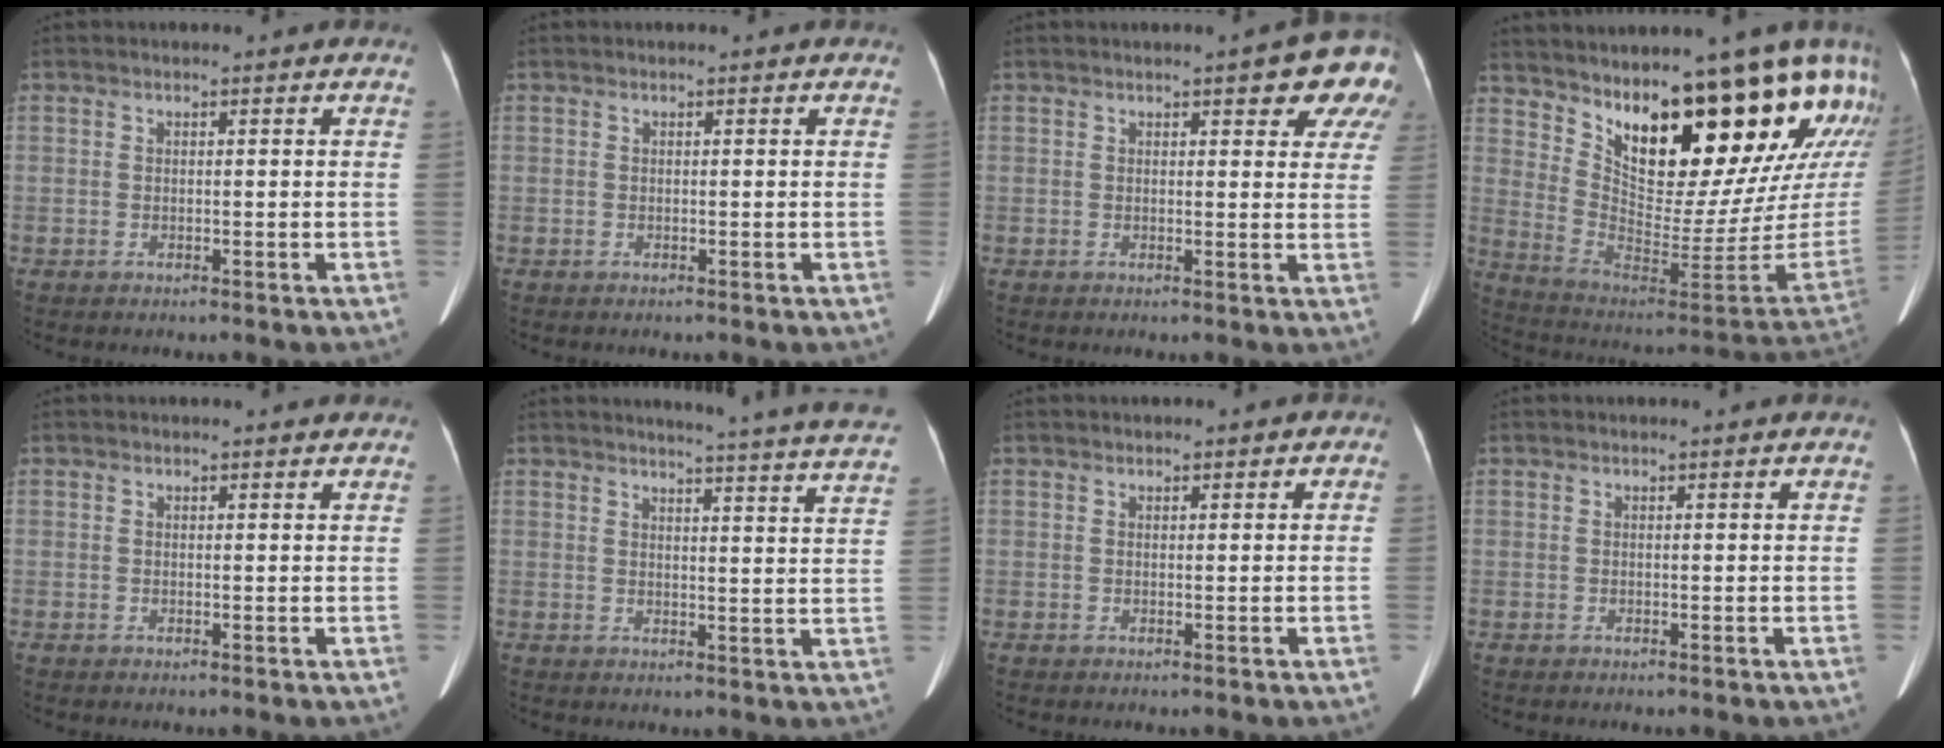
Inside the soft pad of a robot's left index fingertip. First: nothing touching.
{"total": 0.0}
{"total": 9.1, "force": [6.1, 2.4, 6.2], "torque": [-0.059, -0.011, 0.053]}
{"total": 25.2, "force": [18.7, 4.6, 16.2], "torque": [-0.247, -0.070, 0.267]}
{"total": 3.5, "force": [3.2, 0.8, 1.1], "torque": [-0.010, 0.002, 0.030]}
{"total": 19.5, "force": [18.7, -1.1, 5.6], "torque": [-0.075, -0.111, 0.196]}
{"total": 1.0, "force": [0.3, 0.8, 0.5], "torque": [-0.002, -0.009, 0.000]}
{"total": 1.6, "force": [1.5, 0.0, 0.5], "torque": [-0.004, 0.001, 0.016]}